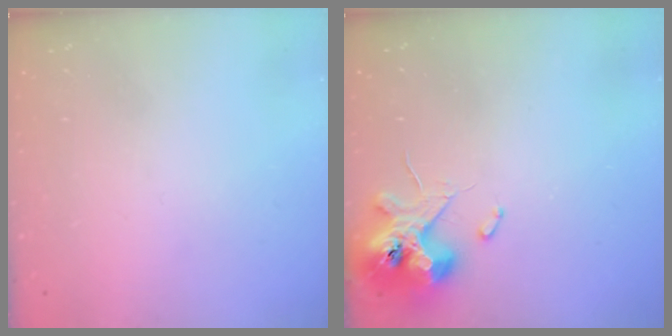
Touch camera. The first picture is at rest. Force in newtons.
{"total": 12.1, "press": 11.9, "slide": 1.8}